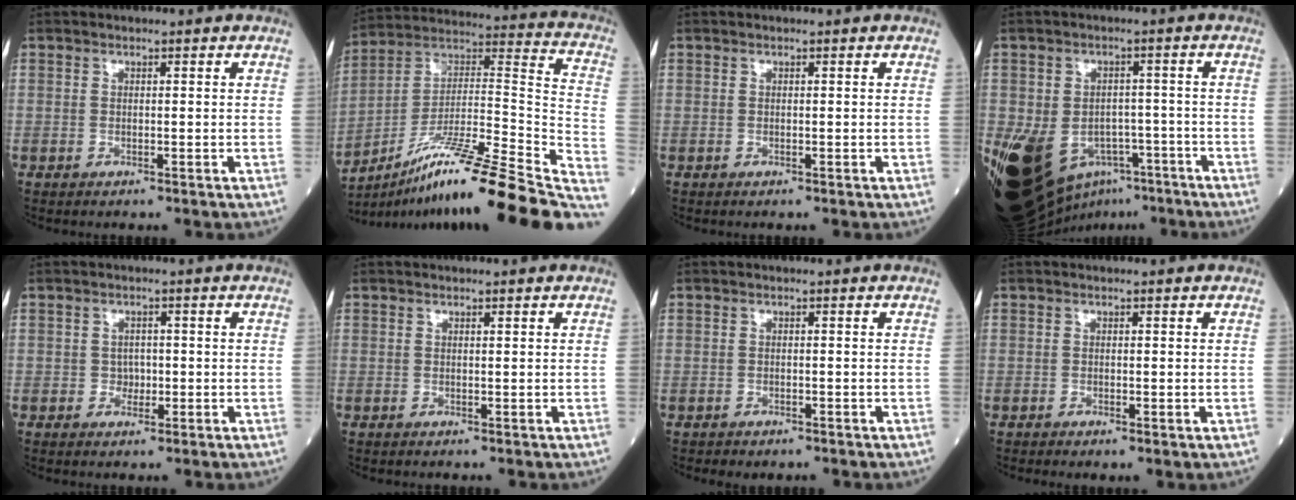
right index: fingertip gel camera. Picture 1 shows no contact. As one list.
[{"total": 28.7, "force": [-21.3, 0.9, 19.3], "torque": [-0.223, 0.006, -0.344]}, {"total": 0.0}, {"total": 16.0, "force": [-8.0, 11.0, 8.5], "torque": [-0.177, 0.008, -0.115]}, {"total": 1.8, "force": [-0.3, 1.6, 0.9], "torque": [-0.003, 0.006, -0.004]}, {"total": 0.0}, {"total": 1.1, "force": [-0.9, 0.6, 0.2], "torque": [-0.006, 0.001, -0.010]}, {"total": 1.0, "force": [-0.5, 0.3, 0.8], "torque": [-0.016, -0.003, -0.007]}]